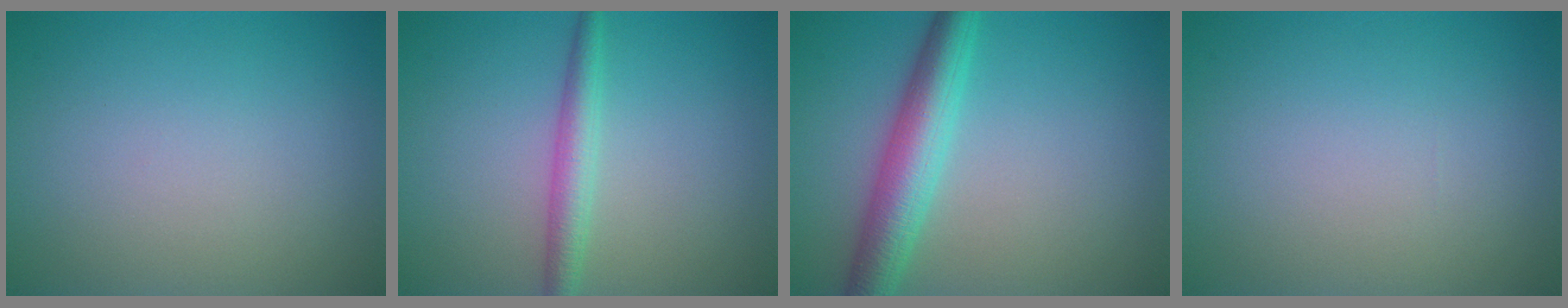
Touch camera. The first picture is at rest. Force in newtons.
{"total": 2.6, "press": 2.6, "slide": 0.0}
{"total": 5.2, "press": 5.2, "slide": 0.0}
{"total": 0.0}